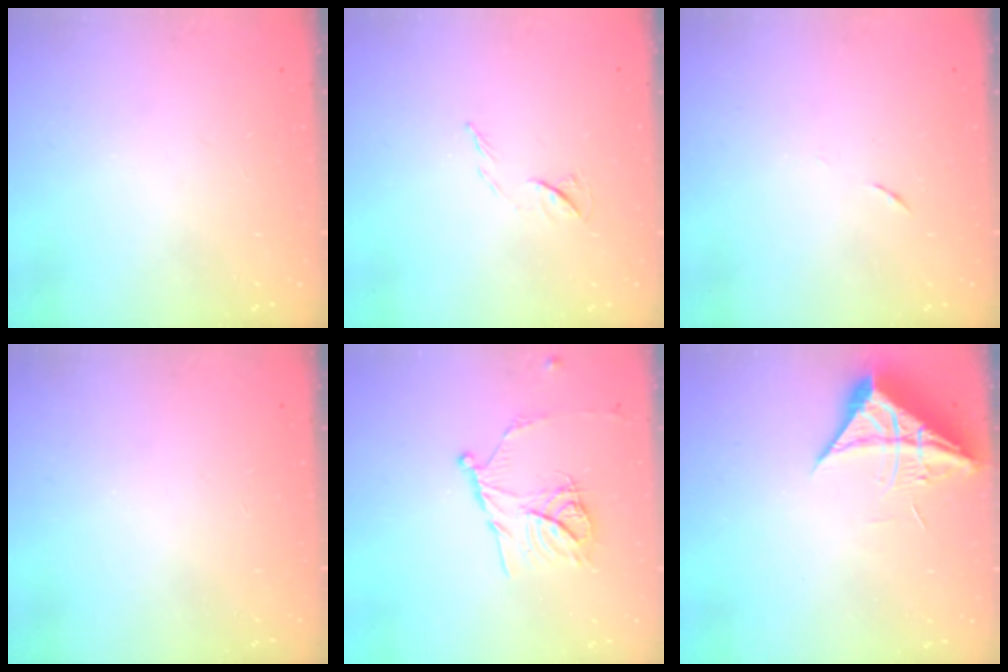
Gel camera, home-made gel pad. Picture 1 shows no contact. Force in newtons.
{"total": 5.7, "press": 5.6, "slide": 1.2}
{"total": 3.5, "press": 3.4, "slide": 0.9}
{"total": 0.0}
{"total": 13.1, "press": 13.1, "slide": 1.0}
{"total": 9.4, "press": 9.3, "slide": 1.0}